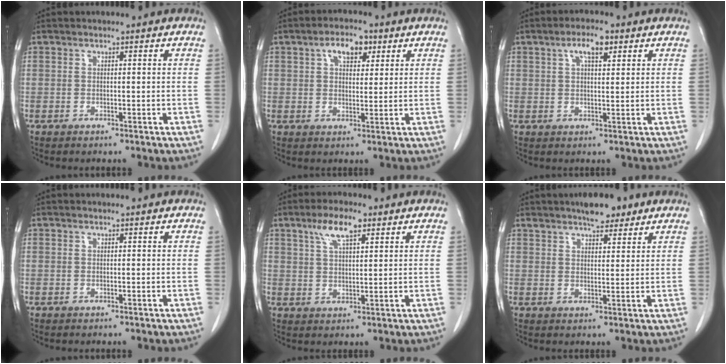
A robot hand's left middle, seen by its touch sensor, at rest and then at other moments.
{"total": 5.2, "force": [2.5, 2.6, 3.7], "torque": [-0.063, 0.013, 0.041]}
{"total": 4.3, "force": [2.2, 1.3, 3.5], "torque": [-0.069, 0.008, 0.040]}
{"total": 0.0}
{"total": 5.8, "force": [3.4, 1.7, 4.4], "torque": [-0.091, 0.010, 0.064]}
{"total": 5.6, "force": [4.2, 1.6, 3.3], "torque": [-0.054, 0.007, 0.066]}